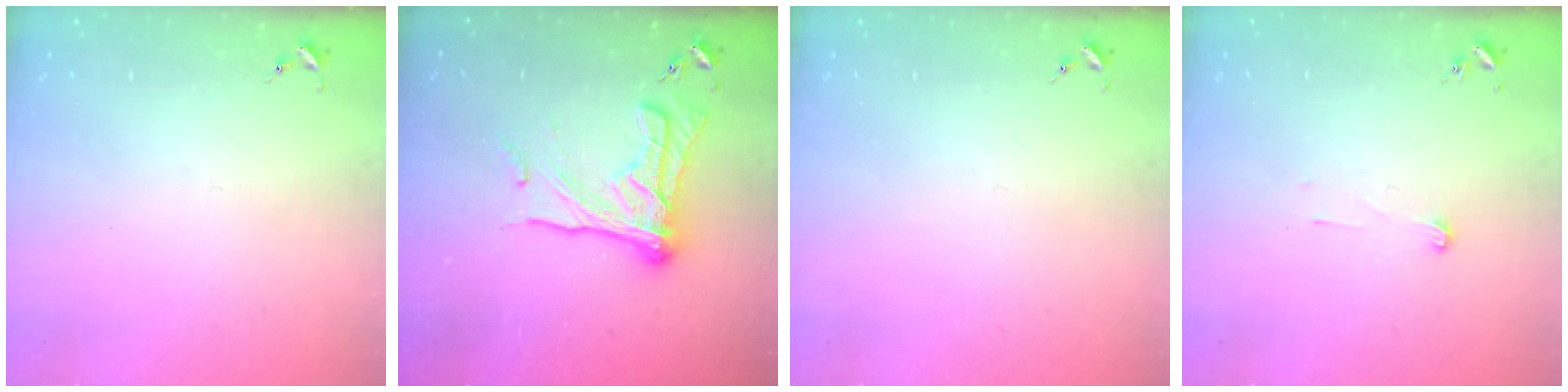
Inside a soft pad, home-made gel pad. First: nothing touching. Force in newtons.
{"total": 19.1, "press": 19.0, "slide": 1.7}
{"total": 0.0}
{"total": 3.3, "press": 3.3, "slide": 0.3}